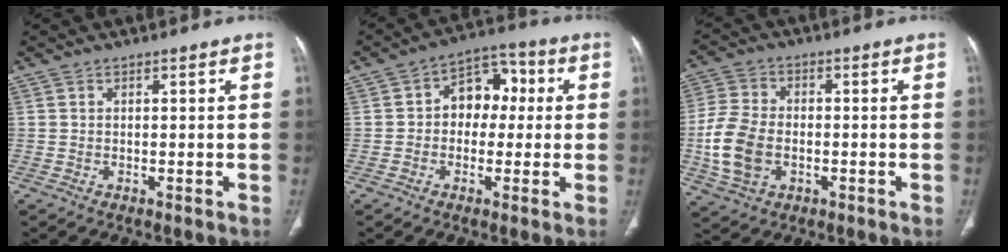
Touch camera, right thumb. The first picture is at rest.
{"total": 9.3, "force": [0.7, 6.9, 6.2], "torque": [-0.049, 0.032, -0.002]}
{"total": 11.0, "force": [-2.1, 7.6, 7.7], "torque": [-0.162, 0.007, -0.040]}